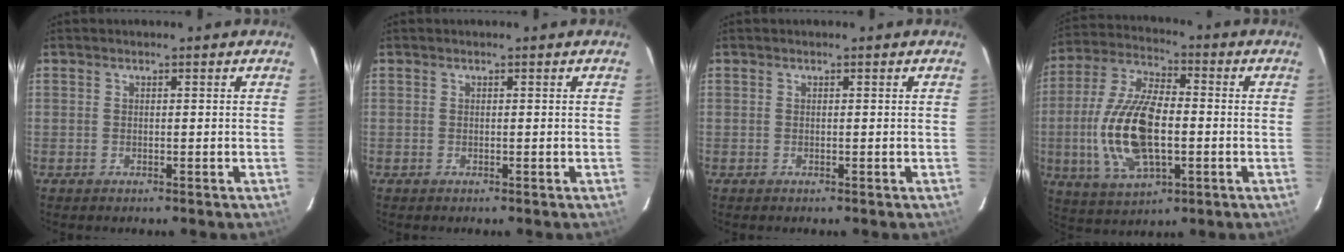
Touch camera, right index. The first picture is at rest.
{"total": 0.0}
{"total": 0.0}
{"total": 17.0, "force": [-2.4, 7.7, 15.0], "torque": [-0.316, 0.000, -0.041]}